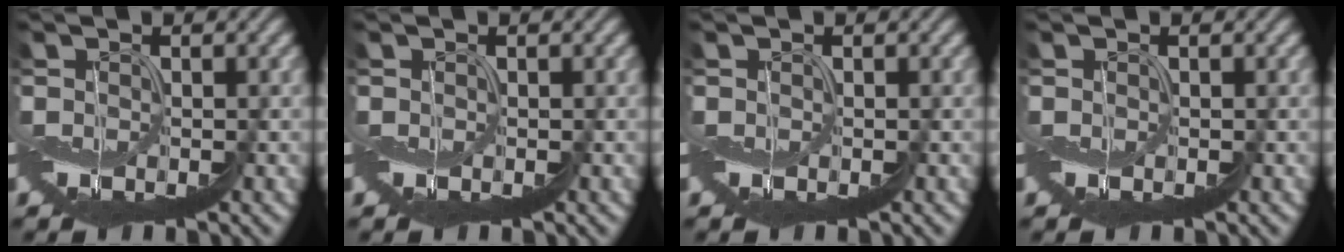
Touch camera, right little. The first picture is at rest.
{"total": 0.0}
{"total": 0.0}
{"total": 0.0}